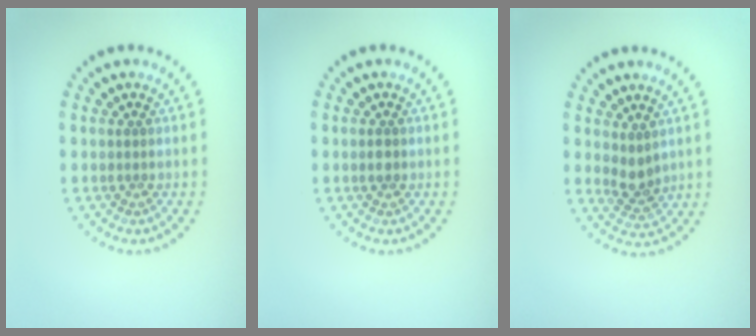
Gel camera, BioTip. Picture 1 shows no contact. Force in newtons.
{"total": 1.1, "press": 1.1, "slide": 0.1}
{"total": 1.9, "press": 1.6, "slide": 1.1}